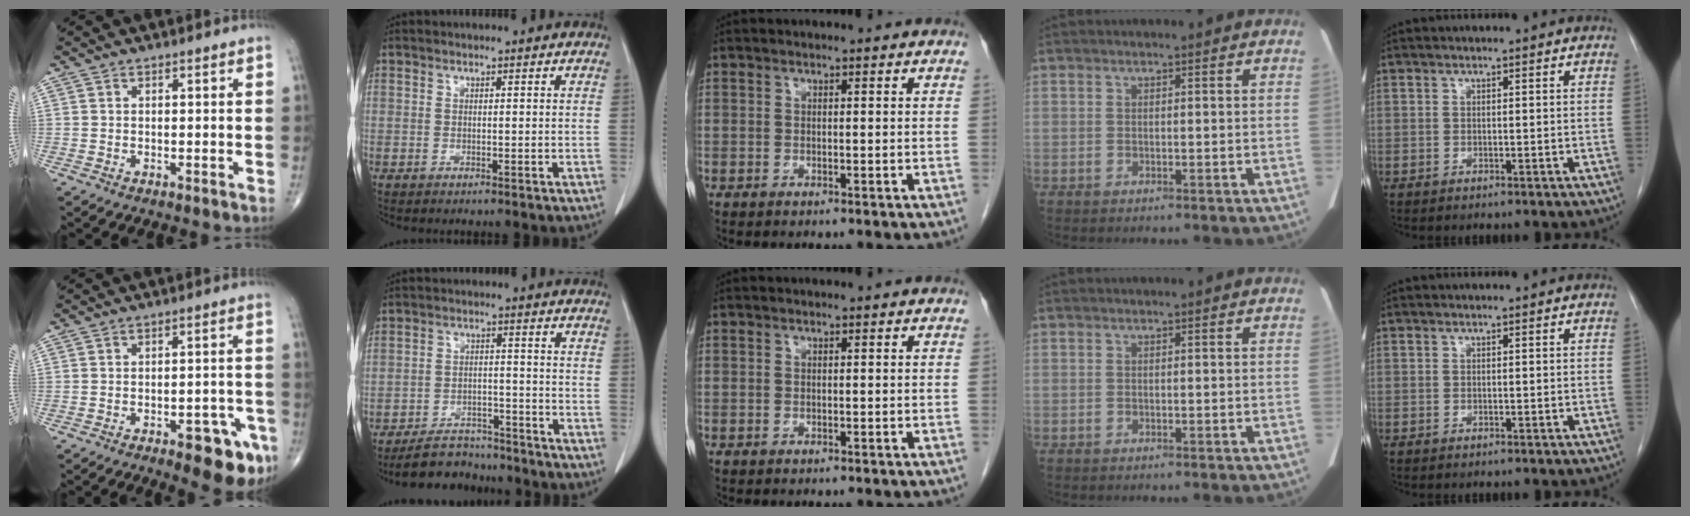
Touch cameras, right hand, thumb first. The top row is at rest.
{"thumb": {"total": 10.4, "force": [-5.1, 4.0, 8.2], "torque": [-0.078, 0.023, -0.057]}, "index": {"total": 7.7, "force": [-7.0, 3.0, 1.0], "torque": [-0.012, 0.006, -0.115]}}